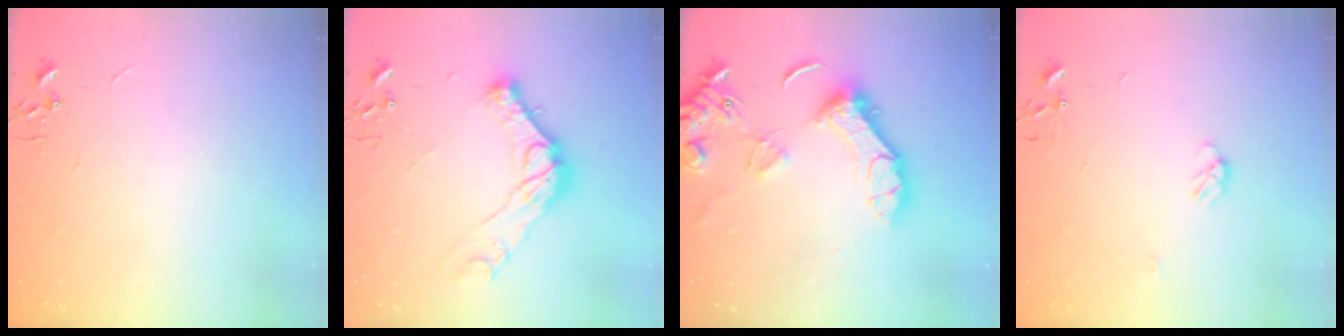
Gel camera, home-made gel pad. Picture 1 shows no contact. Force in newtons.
{"total": 16.1, "press": 16.1, "slide": 1.1}
{"total": 15.8, "press": 15.7, "slide": 1.7}
{"total": 3.9, "press": 3.9, "slide": 0.4}